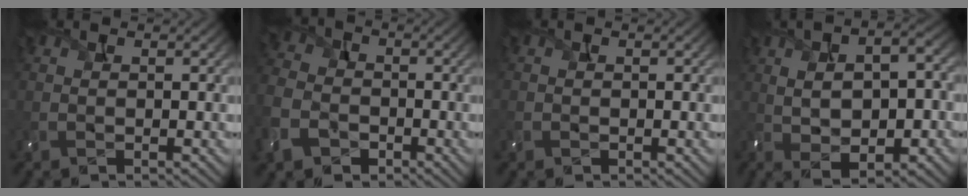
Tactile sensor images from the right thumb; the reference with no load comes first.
{"total": 8.0, "force": [-3.9, 5.8, 3.9], "torque": [-0.124, -0.022, -0.091]}
{"total": 0.8, "force": [-0.4, 0.7, 0.2], "torque": [-0.003, -0.007, -0.009]}
{"total": 11.5, "force": [-0.2, 5.8, 9.9], "torque": [-0.169, 0.001, 0.008]}